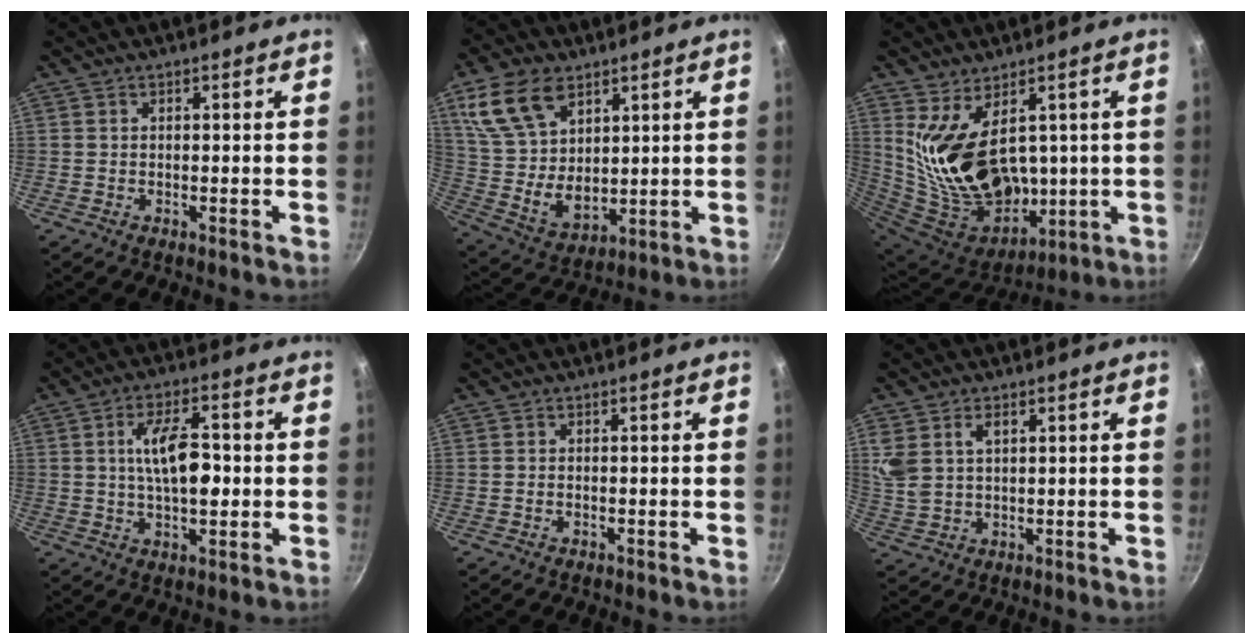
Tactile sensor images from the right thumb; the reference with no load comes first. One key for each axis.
{"total": 15.9, "fx": 7.9, "fy": 9.7, "fz": 9.9, "tx": -0.165, "ty": -0.034, "tz": 0.166}
{"total": 19.0, "fx": 3.2, "fy": 11.6, "fz": 14.7, "tx": -0.255, "ty": -0.028, "tz": 0.100}
{"total": 10.3, "fx": 0.7, "fy": 4.7, "fz": 9.2, "tx": -0.146, "ty": 0.005, "tz": 0.011}
{"total": 0.5, "fx": -0.2, "fy": 0.4, "fz": 0.4, "tx": -0.009, "ty": 0.004, "tz": -0.003}
{"total": 6.5, "fx": 2.4, "fy": 3.9, "fz": 4.6, "tx": -0.103, "ty": 0.002, "tz": 0.057}